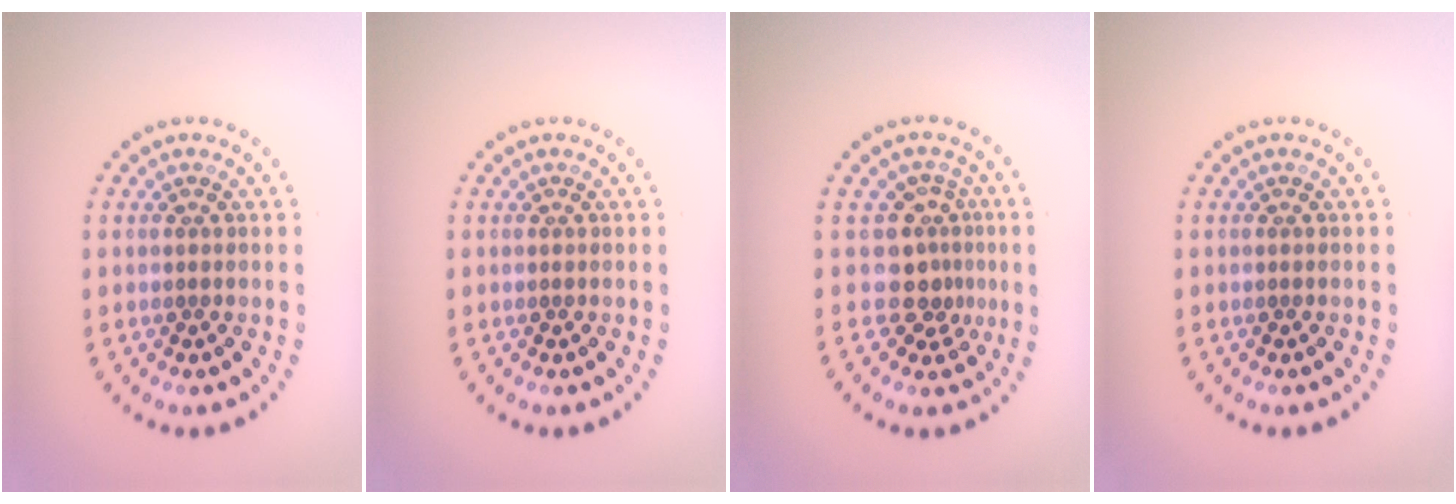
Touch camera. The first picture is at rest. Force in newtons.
{"total": 0.0}
{"total": 3.3, "press": 2.3, "slide": 2.3}
{"total": 0.0}